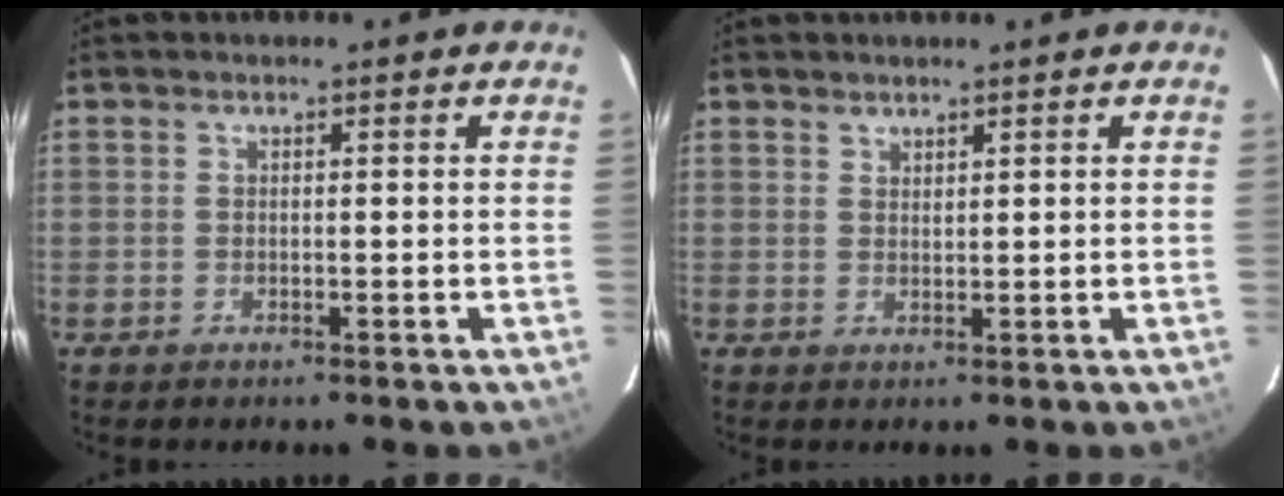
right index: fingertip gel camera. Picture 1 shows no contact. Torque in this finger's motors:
{"motor_torque": [0.01, 0.15, -0.09, 0.01]}